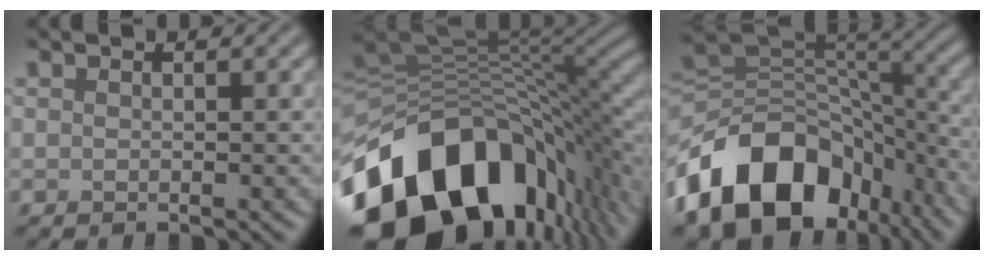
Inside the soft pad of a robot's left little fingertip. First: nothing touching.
{"total": 17.0, "force": [-7.2, 10.5, 11.4], "torque": [-0.211, 0.000, -0.121]}
{"total": 14.8, "force": [-7.6, 10.0, 7.9], "torque": [-0.156, 0.010, -0.134]}